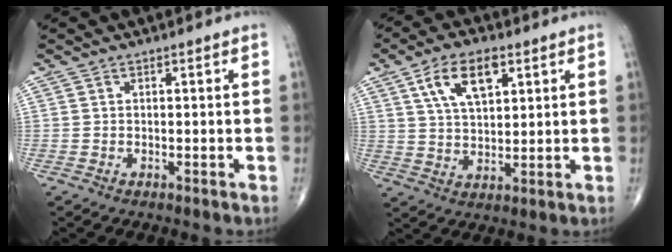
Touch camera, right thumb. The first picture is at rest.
{"total": 10.1, "force": [4.5, 4.9, 7.5], "torque": [-0.125, -0.012, 0.085]}